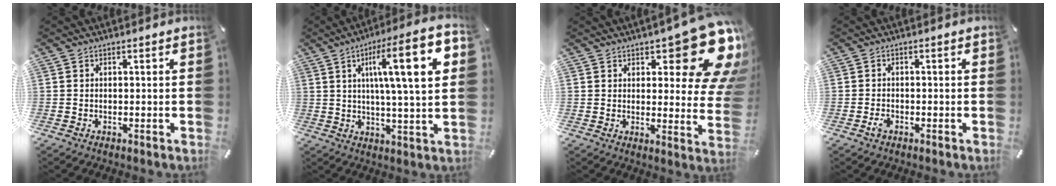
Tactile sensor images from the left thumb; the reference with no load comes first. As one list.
[{"total": 17.5, "force": [5.5, 3.0, 16.3], "torque": [-0.263, -0.010, 0.070]}, {"total": 17.9, "force": [10.4, 6.4, 13.1], "torque": [-0.149, -0.088, 0.170]}, {"total": 1.9, "force": [-1.1, 1.0, 1.1], "torque": [-0.029, 0.002, -0.023]}]